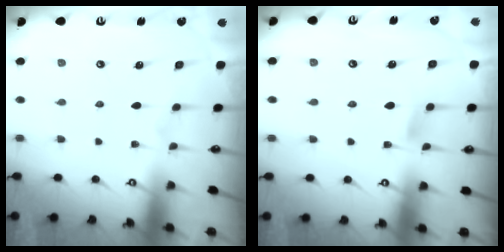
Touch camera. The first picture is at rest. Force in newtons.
{"total": 5.2, "press": 5.1, "slide": 0.6}